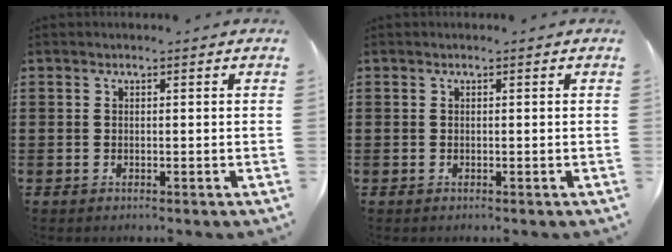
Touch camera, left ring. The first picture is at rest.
{"total": 0.0}